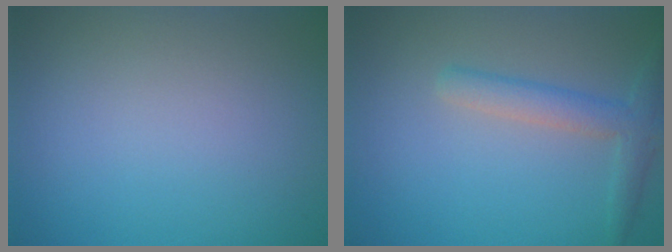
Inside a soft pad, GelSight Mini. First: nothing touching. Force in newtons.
{"total": 2.8, "press": 2.8, "slide": 0.1}